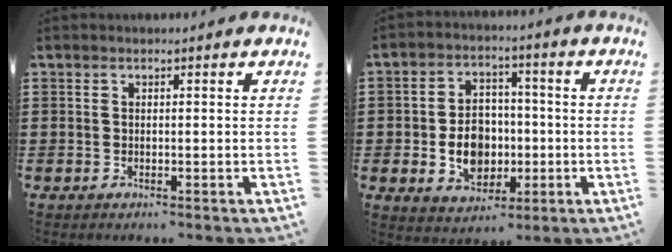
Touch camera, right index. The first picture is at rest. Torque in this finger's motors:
{"motor_torque": [2.14, 0.00, 0.83, 0.12]}